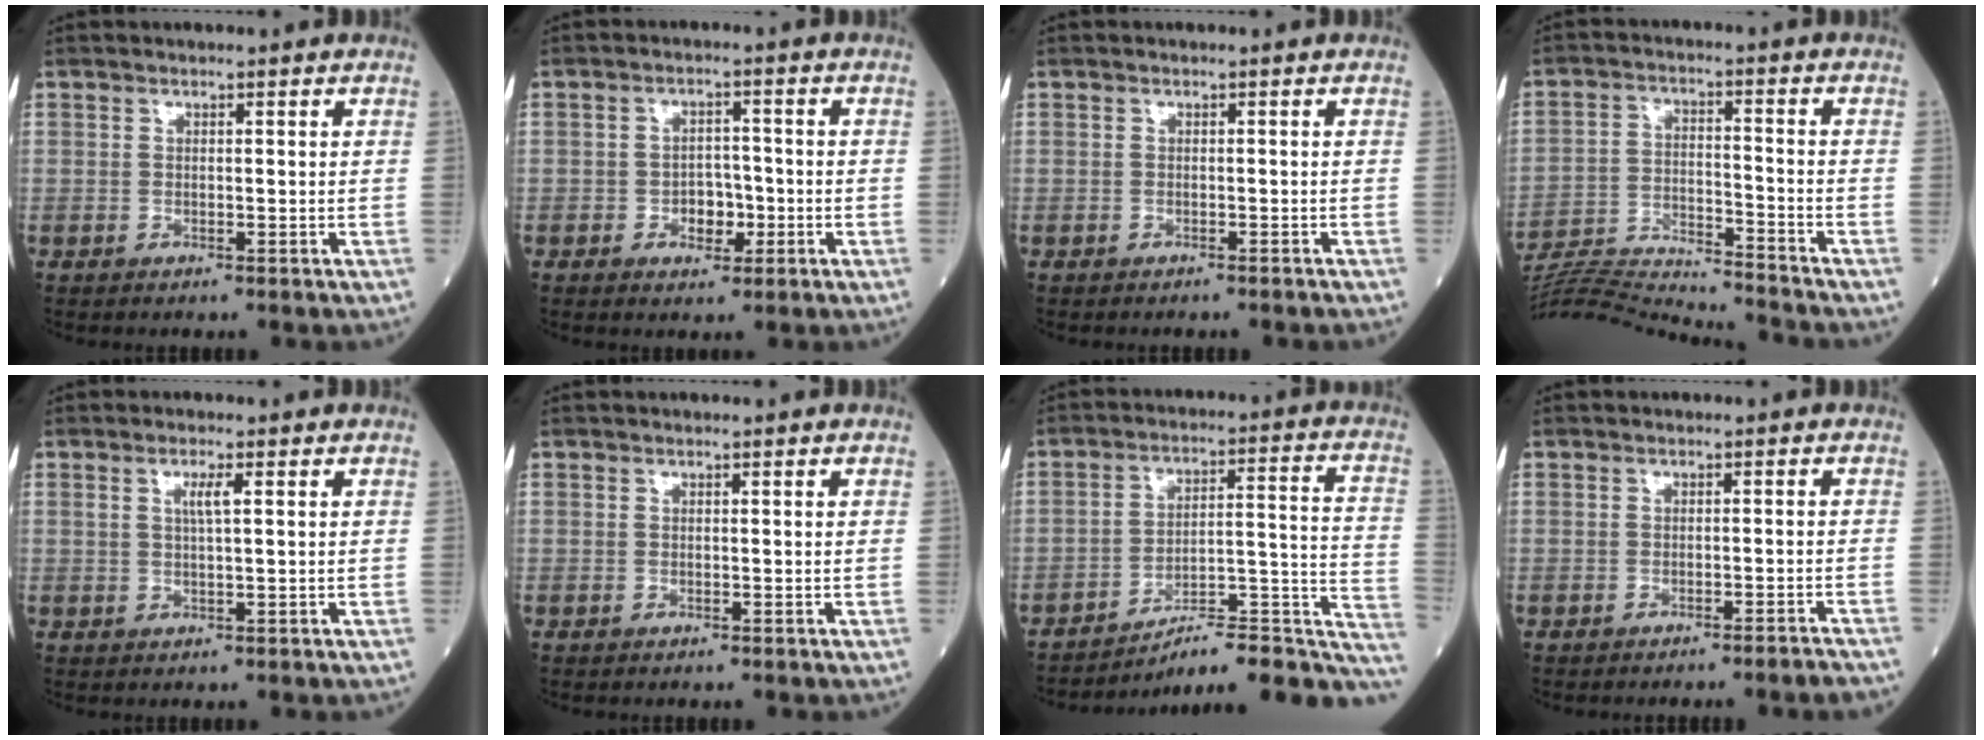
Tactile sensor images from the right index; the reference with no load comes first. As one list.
[{"total": 3.9, "force": [-1.3, 2.5, 2.6], "torque": [-0.033, 0.006, -0.019]}, {"total": 1.4, "force": [-1.3, -0.1, 0.6], "torque": [-0.014, 0.001, -0.012]}, {"total": 17.6, "force": [-17.0, -1.5, 4.2], "torque": [-0.080, -0.009, -0.272]}, {"total": 2.2, "force": [0.7, 0.0, 2.1], "torque": [-0.042, 0.000, 0.012]}, {"total": 0.0}, {"total": 16.9, "force": [-14.3, 2.3, 8.6], "torque": [-0.056, 0.049, -0.197]}, {"total": 3.6, "force": [-3.2, -0.6, 1.5], "torque": [-0.015, 0.002, -0.038]}]